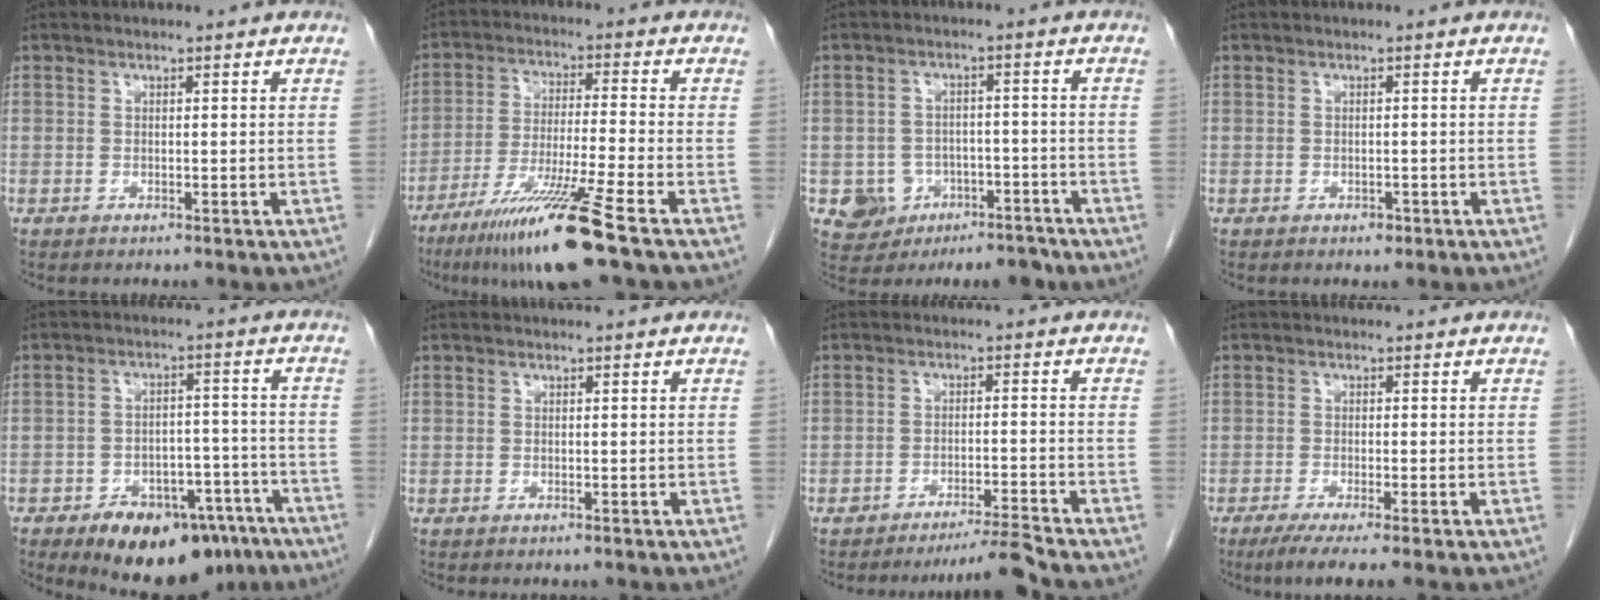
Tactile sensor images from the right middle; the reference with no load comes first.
{"total": 13.0, "force": [-8.4, -1.6, 9.8], "torque": [-0.187, -0.044, -0.150]}
{"total": 6.8, "force": [-3.9, 5.5, 1.3], "torque": [-0.014, 0.018, -0.049]}
{"total": 0.9, "force": [-0.5, 0.5, 0.5], "torque": [-0.008, 0.001, -0.004]}
{"total": 16.2, "force": [-11.0, 8.4, 8.4], "torque": [-0.100, 0.024, -0.152]}
{"total": 0.0}
{"total": 4.6, "force": [-4.2, -1.7, 1.0], "torque": [-0.017, -0.014, -0.071]}
{"total": 5.2, "force": [-3.6, -0.1, 3.8], "torque": [-0.061, -0.014, -0.062]}